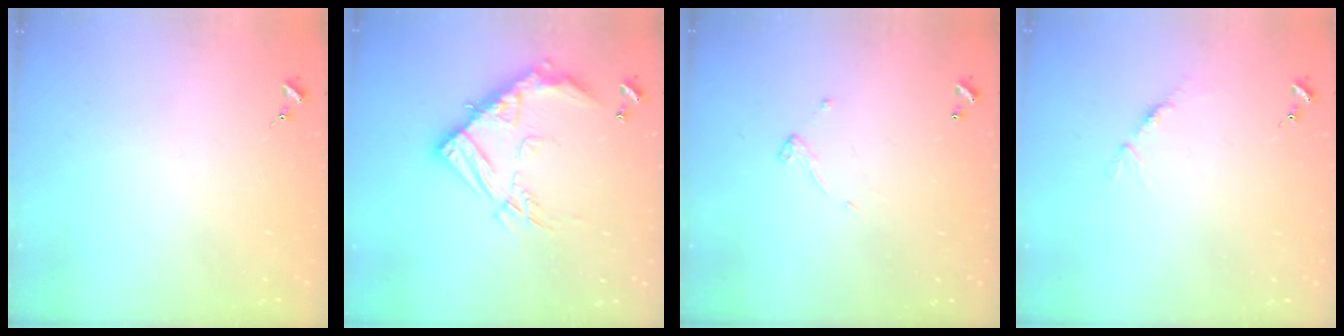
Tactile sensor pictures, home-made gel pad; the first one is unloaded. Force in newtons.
{"total": 19.4, "press": 19.2, "slide": 2.1}
{"total": 4.9, "press": 4.9, "slide": 0.1}
{"total": 4.0, "press": 3.9, "slide": 0.5}